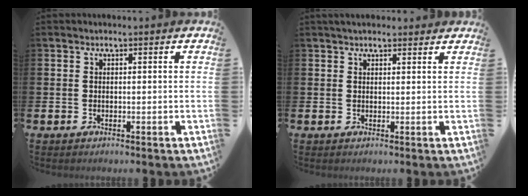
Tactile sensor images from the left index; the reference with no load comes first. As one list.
[{"total": 2.2, "force": [2.0, 0.7, 0.6], "torque": [-0.001, -0.004, 0.033]}]